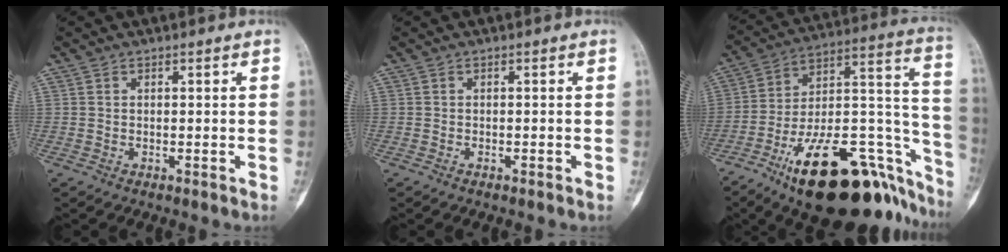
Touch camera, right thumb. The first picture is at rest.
{"total": 0.5, "force": [-0.4, 0.3, 0.1], "torque": [-0.002, 0.004, -0.007]}
{"total": 34.5, "force": [-18.9, 13.8, 25.4], "torque": [-0.273, 0.101, -0.288]}